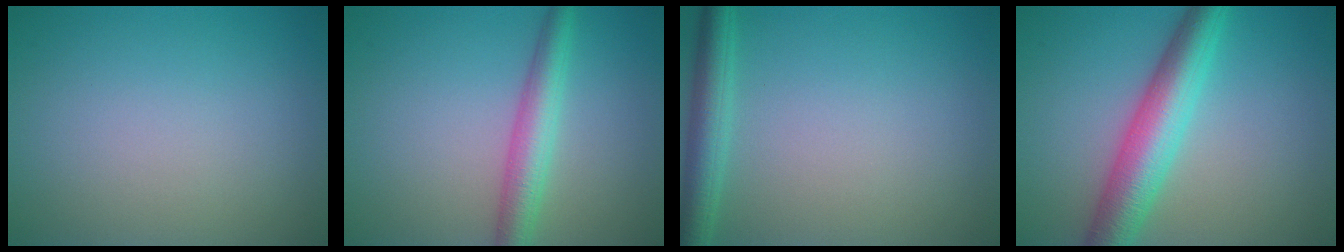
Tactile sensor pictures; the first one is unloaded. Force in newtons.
{"total": 3.8, "press": 3.8, "slide": 0.1}
{"total": 3.2, "press": 3.2, "slide": 0.2}
{"total": 6.5, "press": 6.5, "slide": 0.0}